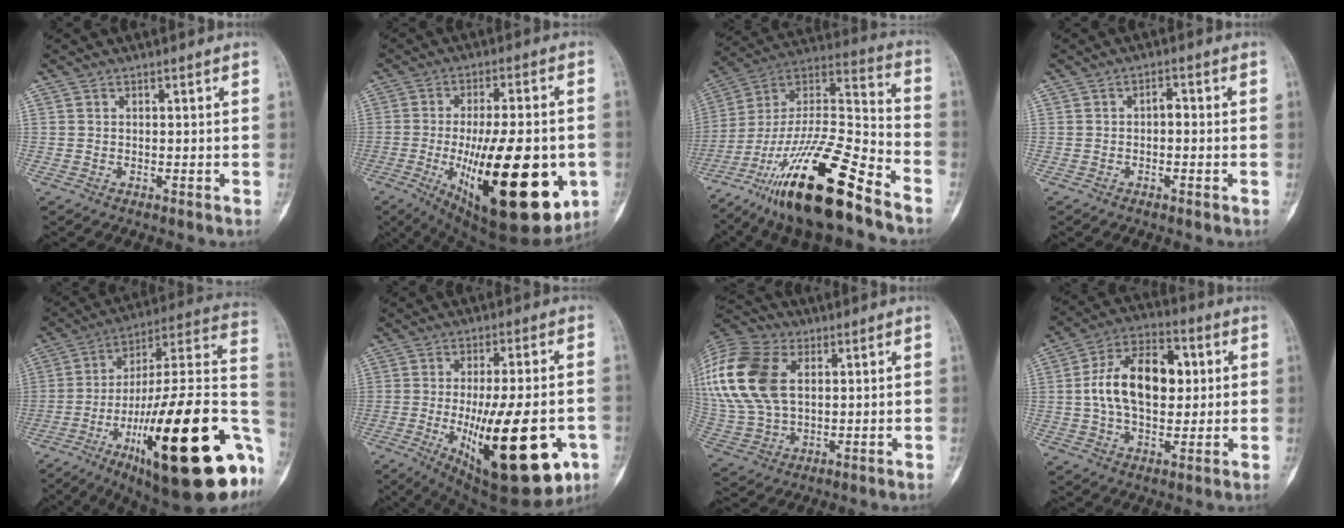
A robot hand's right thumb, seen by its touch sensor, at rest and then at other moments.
{"total": 27.8, "force": [-6.8, 10.2, 25.0], "torque": [-0.354, -0.019, -0.079]}
{"total": 26.1, "force": [-17.1, 6.1, 18.8], "torque": [-0.358, 0.065, -0.301]}
{"total": 2.0, "force": [-0.3, 1.1, 1.7], "torque": [-0.018, 0.009, -0.009]}
{"total": 36.5, "force": [-12.2, 10.4, 32.8], "torque": [-0.420, 0.046, -0.186]}
{"total": 23.9, "force": [-6.8, 8.2, 21.4], "torque": [-0.300, -0.012, -0.078]}
{"total": 26.0, "force": [7.5, 17.2, 18.0], "torque": [-0.440, 0.029, 0.149]}
{"total": 16.3, "force": [1.9, 9.9, 12.8], "torque": [-0.198, 0.017, 0.025]}